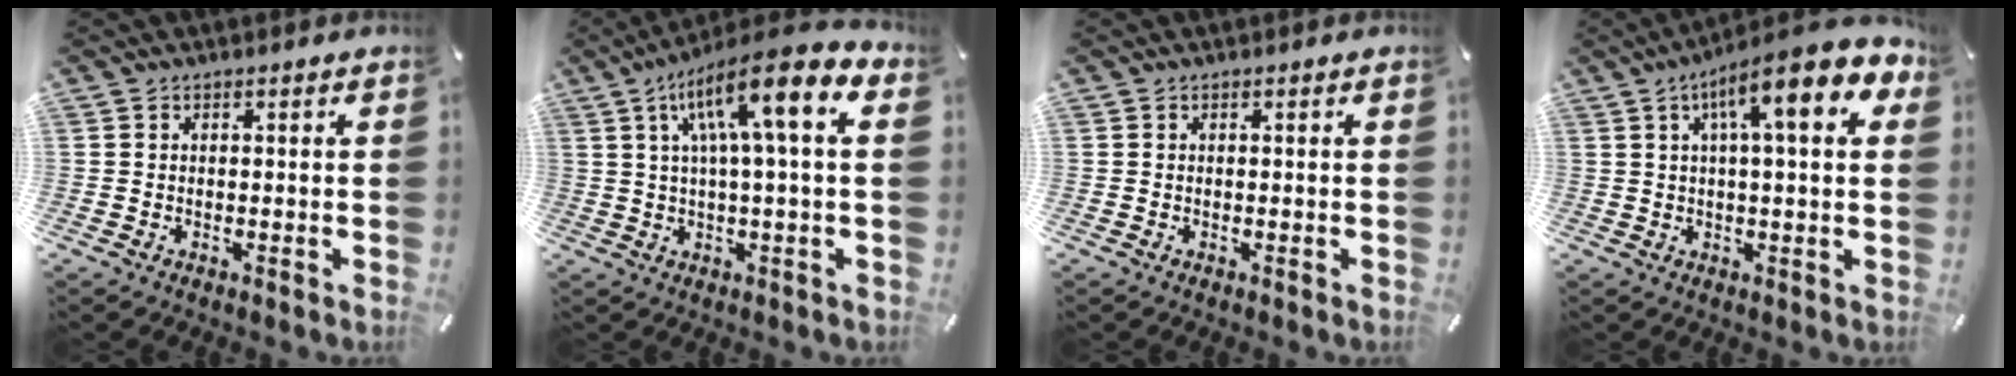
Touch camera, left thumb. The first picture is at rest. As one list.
[{"total": 15.2, "force": [5.4, 2.8, 13.9], "torque": [-0.238, -0.020, 0.084]}, {"total": 0.0}, {"total": 14.4, "force": [6.0, 3.1, 12.8], "torque": [-0.203, -0.019, 0.091]}]